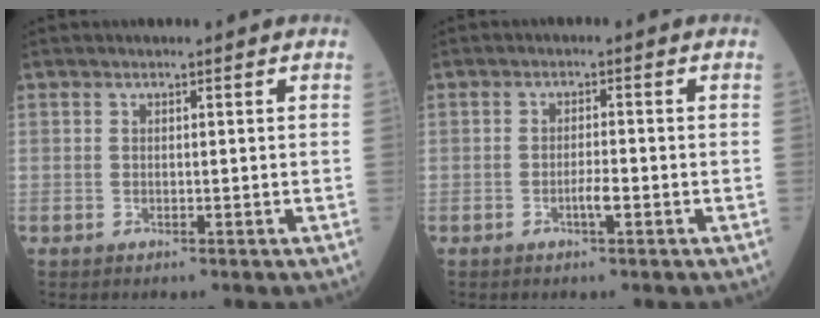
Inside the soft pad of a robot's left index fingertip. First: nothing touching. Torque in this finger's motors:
{"motor_torque": [0.54, 0.31, 0.04, 0.02]}